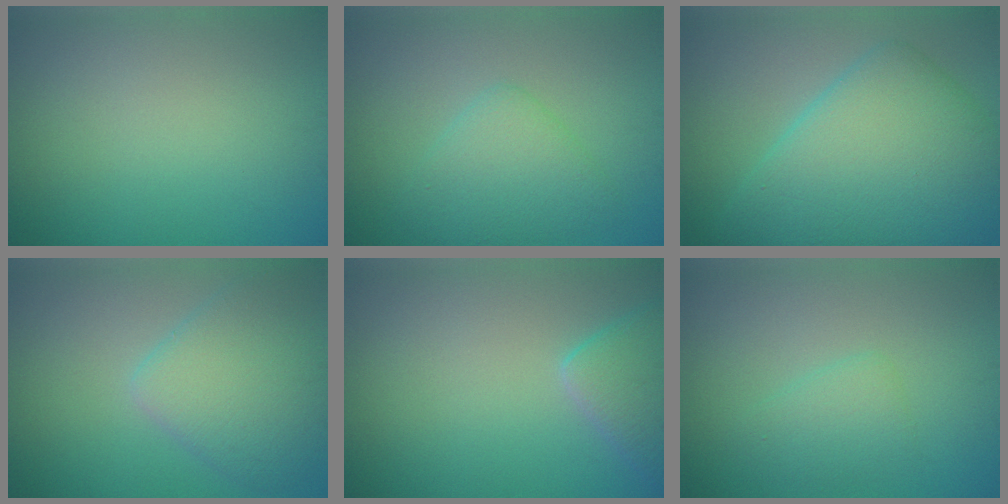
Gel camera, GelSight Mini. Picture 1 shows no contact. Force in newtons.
{"total": 3.5, "press": 3.5, "slide": 0.2}
{"total": 10.4, "press": 10.4, "slide": 0.2}
{"total": 5.2, "press": 5.2, "slide": 0.2}
{"total": 3.3, "press": 3.3, "slide": 0.3}
{"total": 1.9, "press": 1.9, "slide": 0.2}